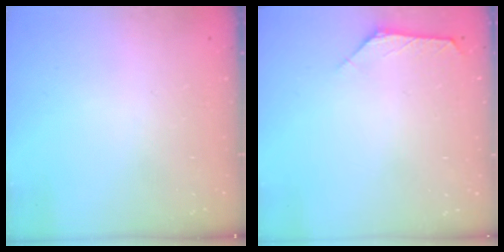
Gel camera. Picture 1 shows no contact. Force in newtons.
{"total": 1.6, "press": 1.5, "slide": 0.4}